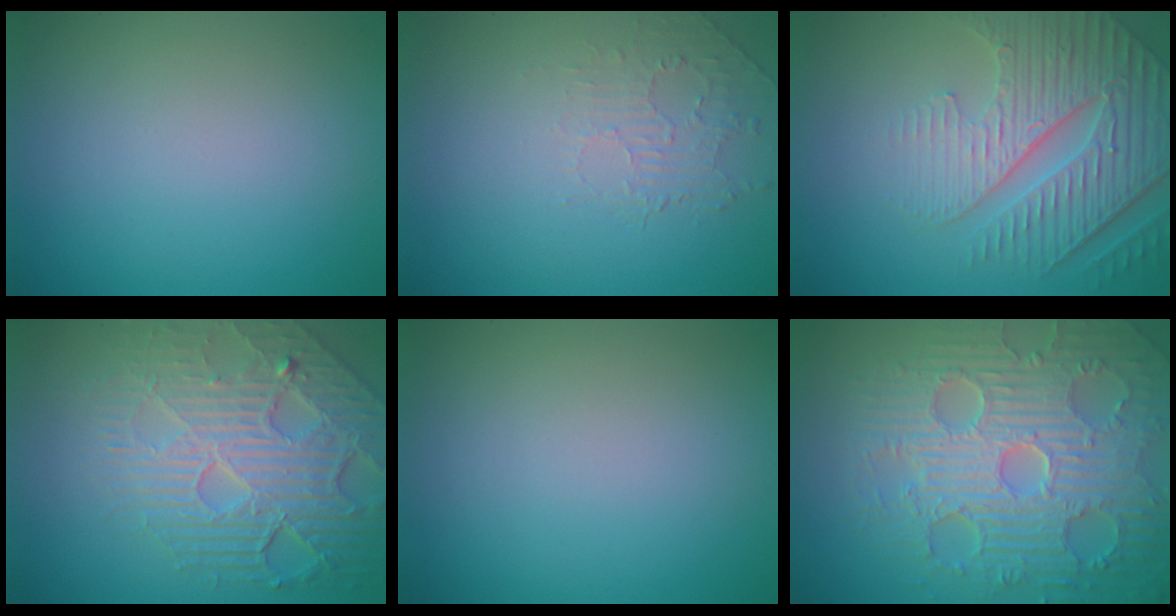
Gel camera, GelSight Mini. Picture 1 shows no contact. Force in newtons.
{"total": 2.0, "press": 0.6, "slide": 1.9}
{"total": 6.5, "press": 5.2, "slide": 3.9}
{"total": 7.5, "press": 5.7, "slide": 4.9}
{"total": 0.0}
{"total": 9.2, "press": 6.8, "slide": 6.2}